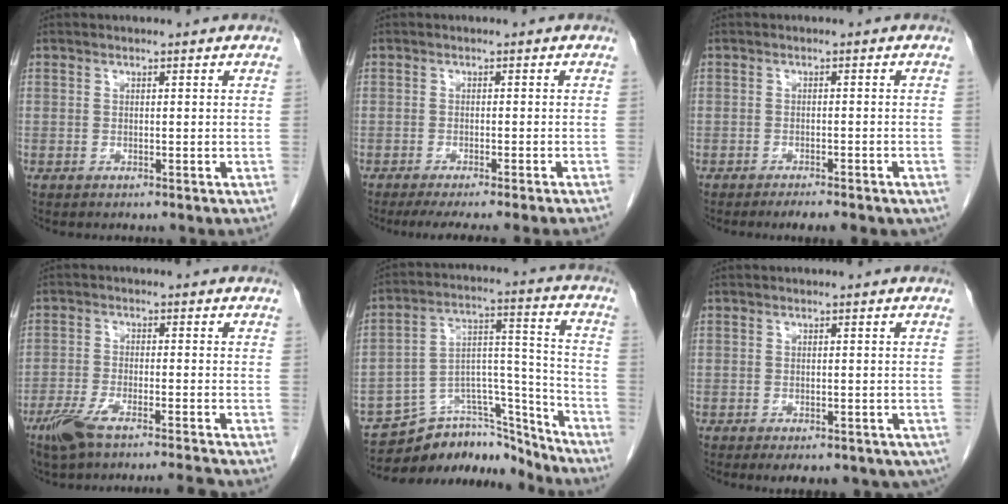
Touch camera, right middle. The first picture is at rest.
{"total": 9.7, "force": [-8.4, -0.9, 4.7], "torque": [-0.038, -0.022, -0.111]}
{"total": 6.2, "force": [-4.8, 1.5, 3.5], "torque": [-0.038, -0.005, -0.058]}
{"total": 8.2, "force": [-6.8, -0.1, 4.6], "torque": [-0.083, -0.014, -0.119]}
{"total": 17.2, "force": [-15.9, 4.6, 4.5], "torque": [-0.063, 0.054, -0.253]}
{"total": 9.9, "force": [-6.7, 4.9, 5.4], "torque": [-0.077, -0.007, -0.074]}